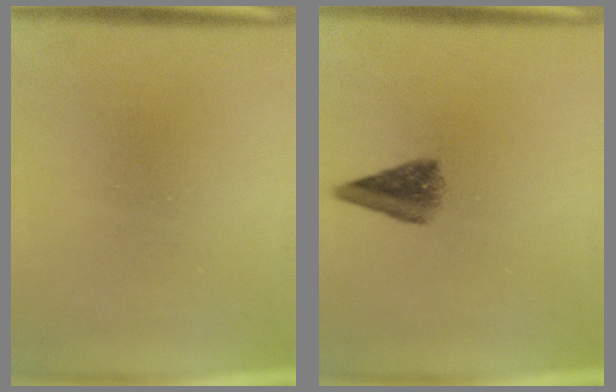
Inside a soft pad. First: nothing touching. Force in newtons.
{"total": 4.2}